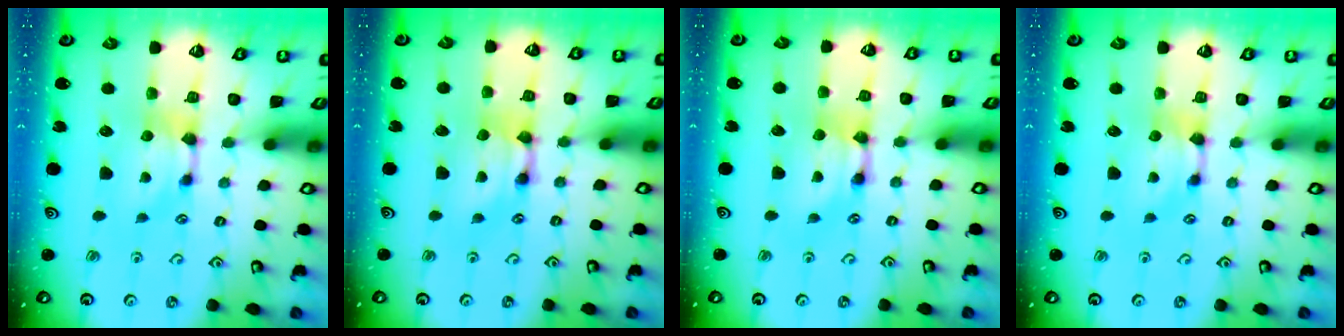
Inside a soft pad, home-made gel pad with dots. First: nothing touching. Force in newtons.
{"total": 2.2, "press": 2.2, "slide": 0.0}
{"total": 2.0, "press": 2.0, "slide": 0.1}
{"total": 0.0}